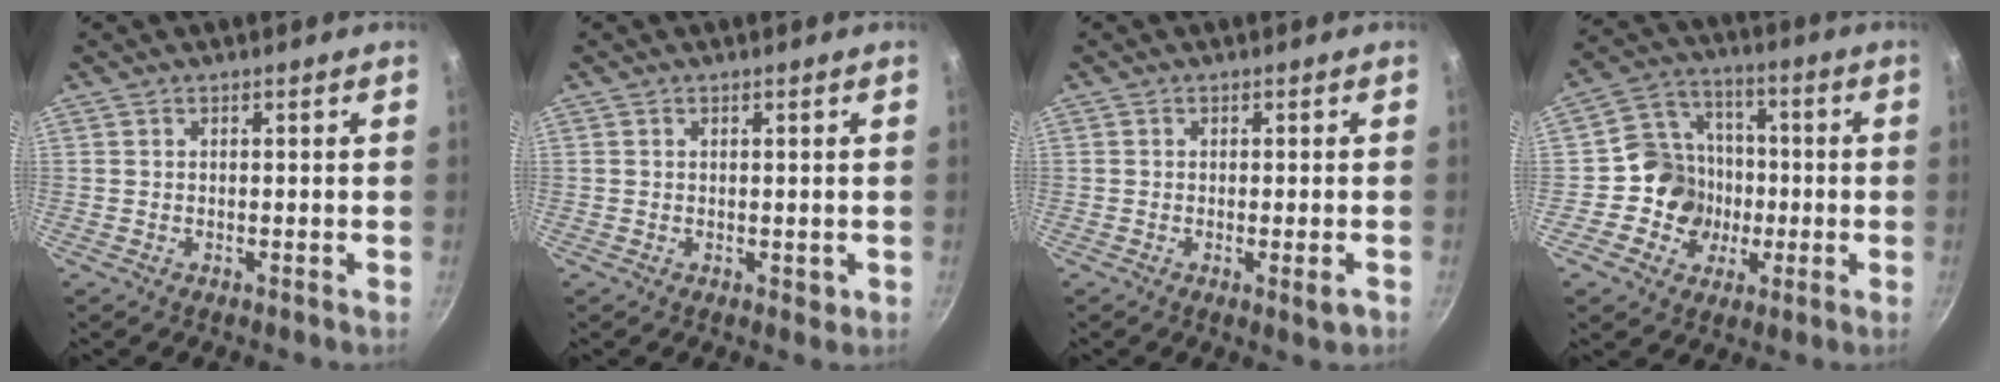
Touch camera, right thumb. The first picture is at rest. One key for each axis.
{"total": 1.2, "fx": 0.1, "fy": 1.0, "fz": 0.7, "tx": -0.006, "ty": 0.001, "tz": 0.003}
{"total": 2.4, "fx": -0.9, "fy": 0.4, "fz": 2.2, "tx": -0.038, "ty": -0.004, "tz": -0.016}
{"total": 11.7, "fx": -1.8, "fy": 10.9, "fz": 3.8, "tx": -0.024, "ty": 0.030, "tz": -0.047}